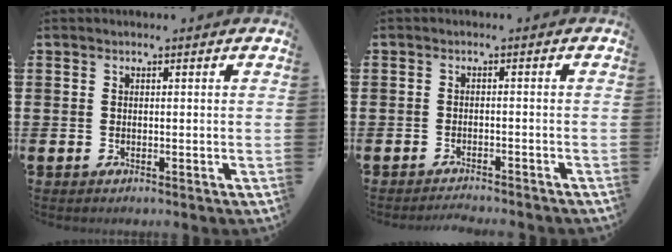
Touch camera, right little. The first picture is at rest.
{"total": 1.4, "force": [-1.4, -0.2, 0.0], "torque": [-0.002, 0.003, -0.029]}